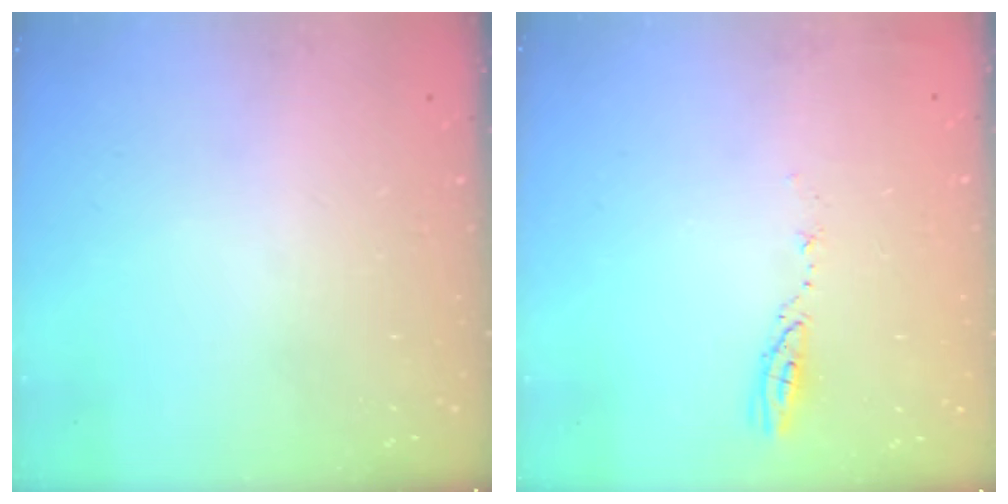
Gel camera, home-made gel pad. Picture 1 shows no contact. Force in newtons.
{"total": 3.9, "press": 3.9, "slide": 0.4}